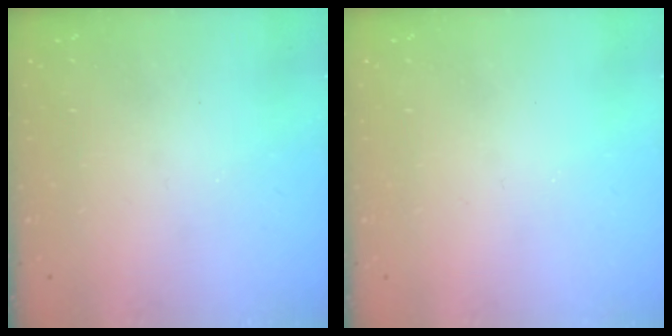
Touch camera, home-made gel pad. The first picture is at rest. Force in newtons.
{"total": 0.0}